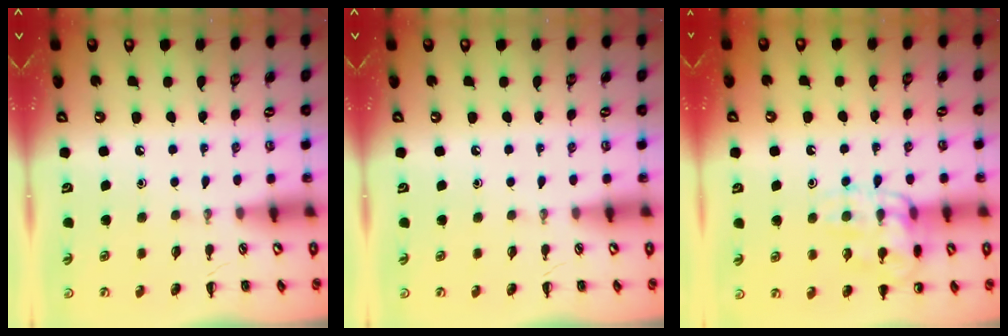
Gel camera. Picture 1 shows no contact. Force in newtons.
{"total": 0.0}
{"total": 14.2, "press": 14.2, "slide": 0.2}